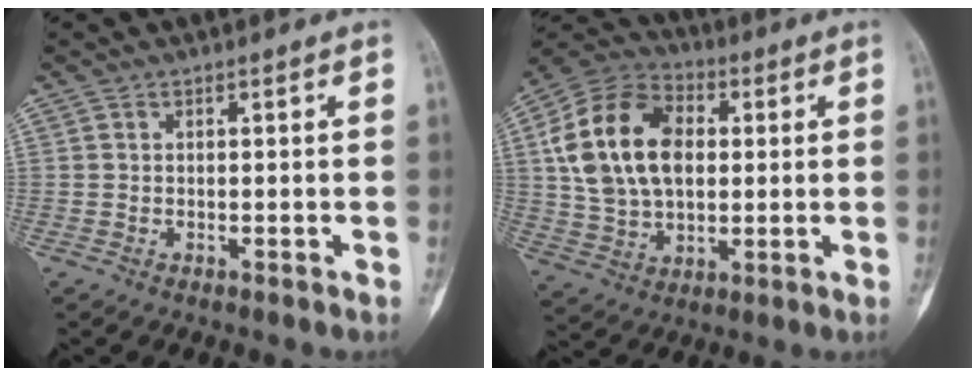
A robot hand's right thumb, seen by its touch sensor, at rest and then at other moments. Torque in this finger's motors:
{"motor_torque": [-0.70, 1.90, 1.79, 0.19, 0.20]}